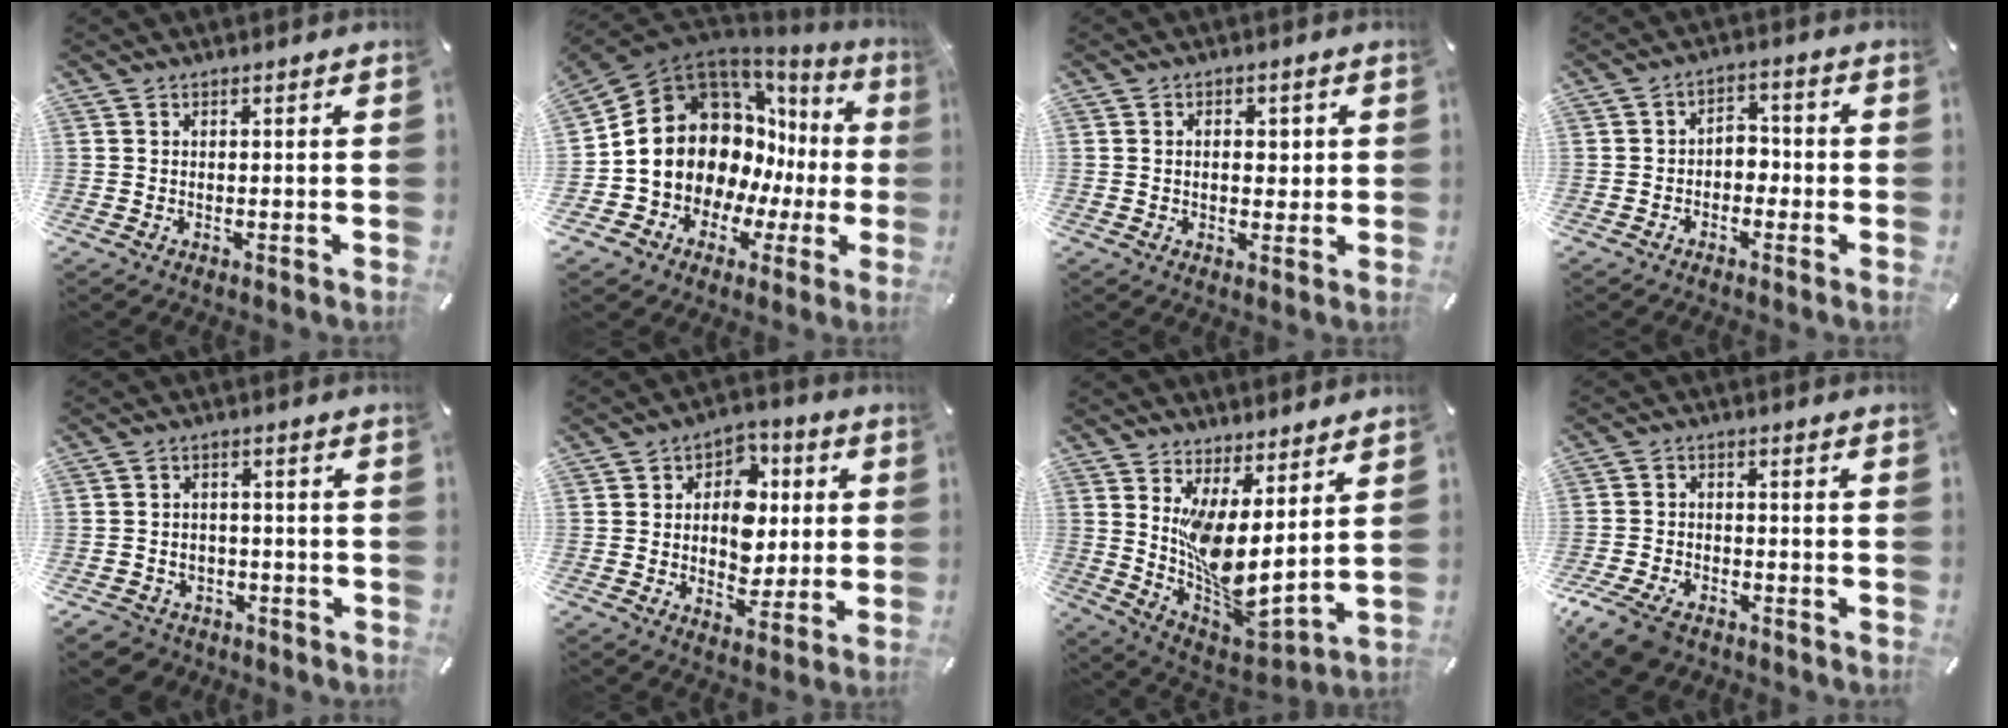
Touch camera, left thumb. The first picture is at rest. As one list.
[{"total": 17.6, "force": [3.1, 14.9, 9.0], "torque": [-0.155, -0.051, 0.081]}, {"total": 4.1, "force": [0.3, 2.9, 3.0], "torque": [-0.035, -0.001, -0.002]}, {"total": 3.9, "force": [-1.9, 2.8, 1.9], "torque": [-0.036, 0.018, -0.039]}, {"total": 4.9, "force": [-2.5, 4.1, 0.9], "torque": [-0.030, 0.012, -0.050]}, {"total": 10.2, "force": [0.6, 8.7, 5.3], "torque": [-0.069, -0.001, 0.012]}, {"total": 10.6, "force": [2.8, 4.8, 9.0], "torque": [-0.152, -0.069, 0.063]}, {"total": 7.5, "force": [-5.0, 4.3, 3.5], "torque": [-0.088, 0.013, -0.097]}]